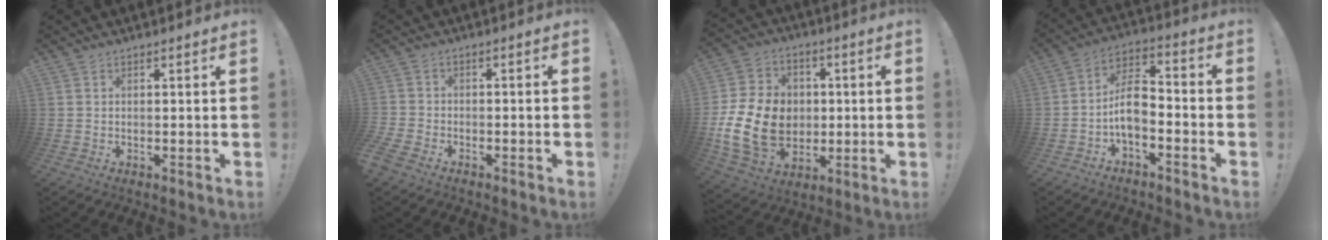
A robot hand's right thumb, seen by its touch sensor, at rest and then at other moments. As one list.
[{"total": 3.6, "force": [-3.0, 1.5, 1.4], "torque": [-0.038, 0.004, -0.058]}, {"total": 19.6, "force": [-2.2, 15.0, 12.4], "torque": [-0.231, 0.020, -0.018]}, {"total": 9.7, "force": [-3.5, 5.2, 7.4], "torque": [-0.132, 0.019, -0.062]}]